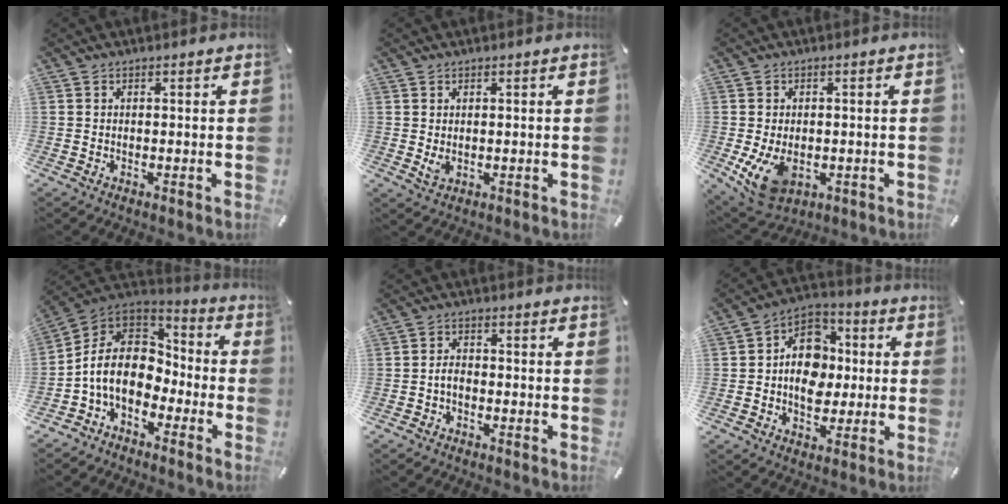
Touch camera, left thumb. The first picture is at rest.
{"total": 2.3, "force": [0.0, 1.6, 1.7], "torque": [-0.028, -0.003, -0.003]}
{"total": 8.7, "force": [-2.0, 6.0, 6.0], "torque": [-0.119, -0.002, -0.033]}
{"total": 11.5, "force": [-3.5, 8.6, 6.8], "torque": [-0.164, 0.017, -0.068]}
{"total": 2.8, "force": [-1.2, 1.7, 1.9], "torque": [-0.043, 0.005, -0.025]}
{"total": 12.6, "force": [-1.5, 10.2, 7.2], "torque": [-0.114, 0.020, -0.022]}